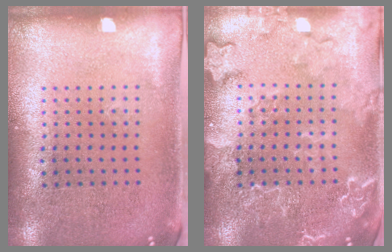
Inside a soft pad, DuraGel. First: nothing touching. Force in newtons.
{"total": 3.7, "press": 3.7, "slide": 0.6}